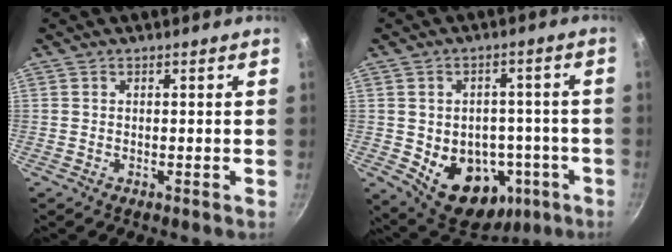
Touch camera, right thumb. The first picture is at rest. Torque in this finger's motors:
{"motor_torque": [-0.09, 0.94, 0.13, 0.03, 0.06]}